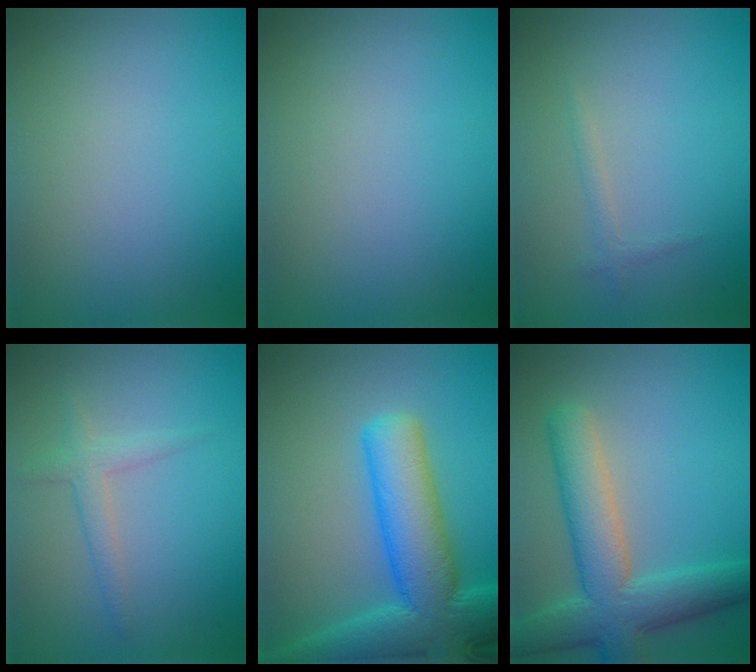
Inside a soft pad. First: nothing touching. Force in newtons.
{"total": 0.0}
{"total": 0.8, "press": 0.8, "slide": 0.1}
{"total": 1.2, "press": 1.2, "slide": 0.1}
{"total": 11.2, "press": 11.2, "slide": 0.7}
{"total": 7.7, "press": 7.7, "slide": 0.4}